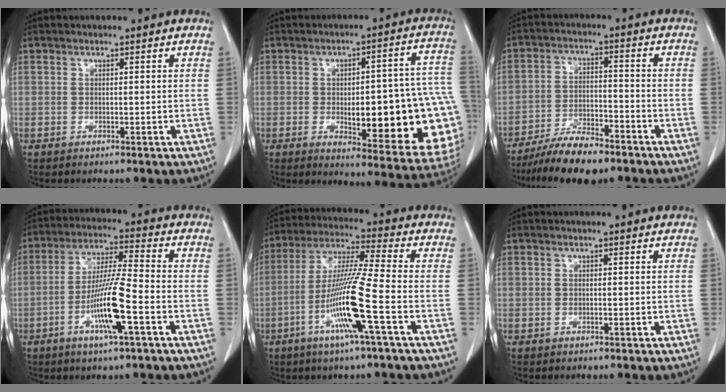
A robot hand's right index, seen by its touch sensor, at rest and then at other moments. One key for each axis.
{"total": 23.1, "fx": -3.7, "fy": 5.7, "fz": 22.0, "tx": -0.196, "ty": 0.023, "tz": -0.021}
{"total": 9.7, "fx": -7.9, "fy": 2.3, "fz": 5.1, "tx": -0.088, "ty": -0.014, "tz": -0.140}
{"total": 10.7, "fx": -3.7, "fy": 0.2, "fz": 10.0, "tx": -0.194, "ty": -0.006, "tz": -0.070}
{"total": 13.1, "fx": -4.4, "fy": -1.2, "fz": 12.2, "tx": -0.242, "ty": -0.010, "tz": -0.089}
{"total": 0.0}